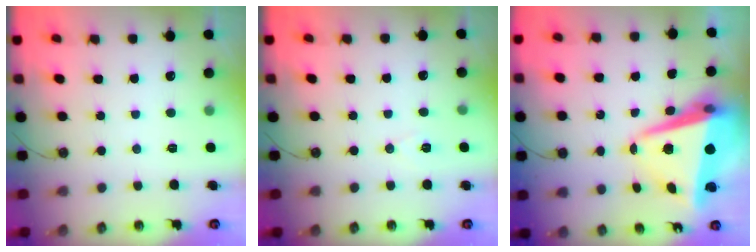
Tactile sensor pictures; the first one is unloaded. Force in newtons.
{"total": 5.9, "press": 3.9, "slide": 4.5}
{"total": 11.6, "press": 11.3, "slide": 2.4}